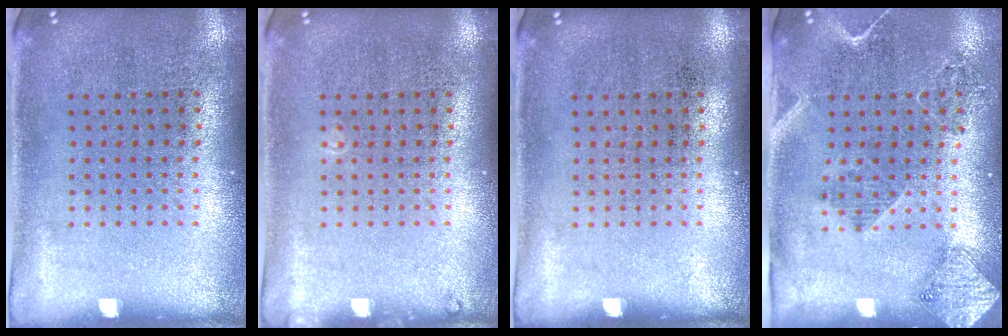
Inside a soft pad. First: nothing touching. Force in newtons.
{"total": 0.5, "press": 0.5, "slide": 0.2}
{"total": 0.0}
{"total": 1.8, "press": 1.7, "slide": 0.8}